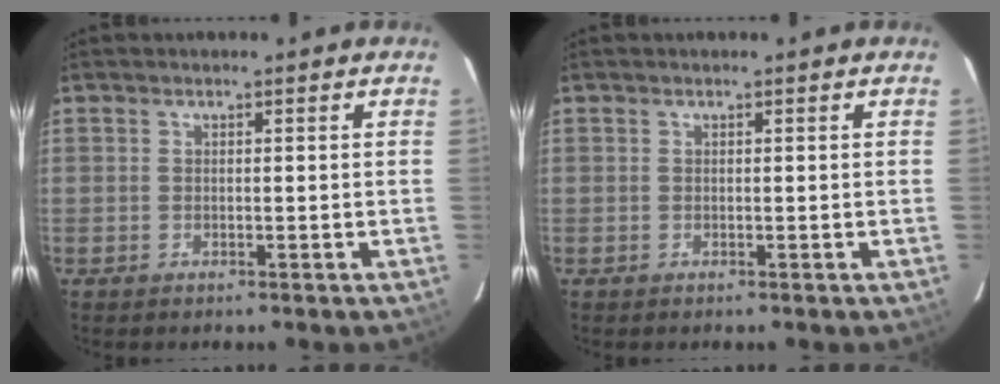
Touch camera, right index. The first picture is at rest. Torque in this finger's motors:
{"motor_torque": [0.00, 0.00, 0.00, 0.00]}